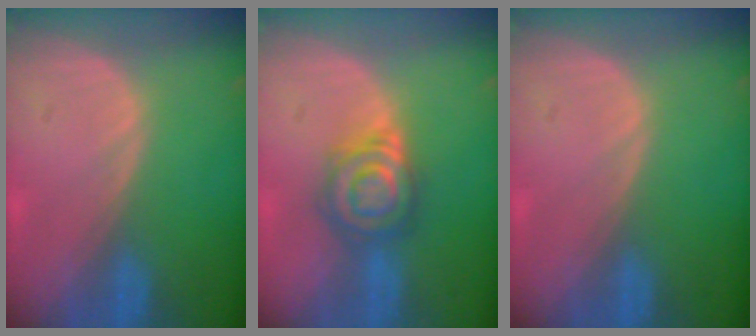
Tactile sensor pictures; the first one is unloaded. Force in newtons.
{"total": 6.6, "press": 6.4, "slide": 1.4}
{"total": 0.0}